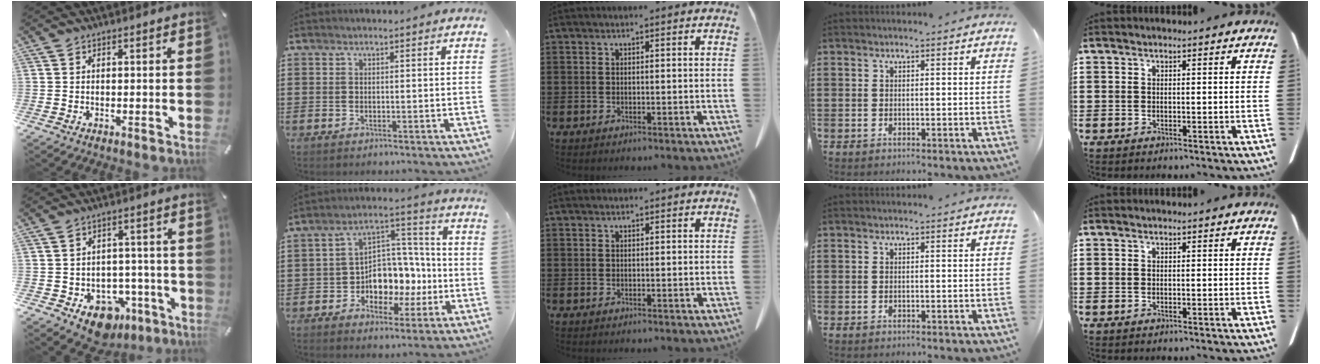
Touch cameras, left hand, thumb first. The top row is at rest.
{"thumb": {"total": 9.3, "force": [-4.8, 7.1, 3.7], "torque": [-0.031, 0.029, -0.071]}, "index": {"total": 8.4, "force": [-1.3, 7.1, 4.2], "torque": [-0.076, 0.008, -0.018]}}